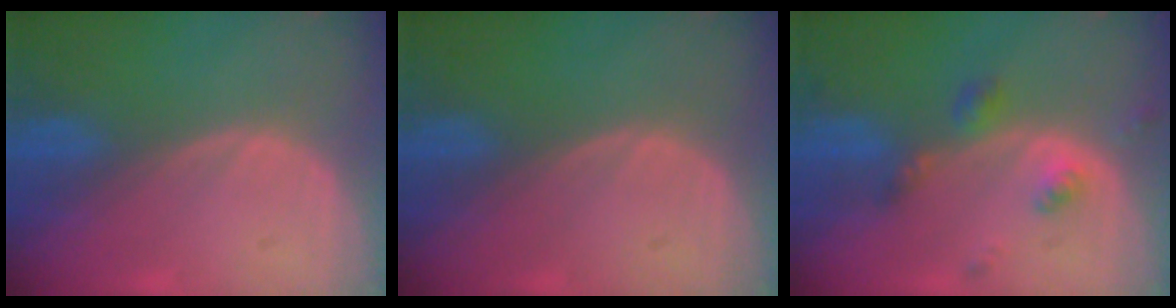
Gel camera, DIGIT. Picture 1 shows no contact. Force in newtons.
{"total": 0.0}
{"total": 4.5, "press": 4.2, "slide": 1.8}